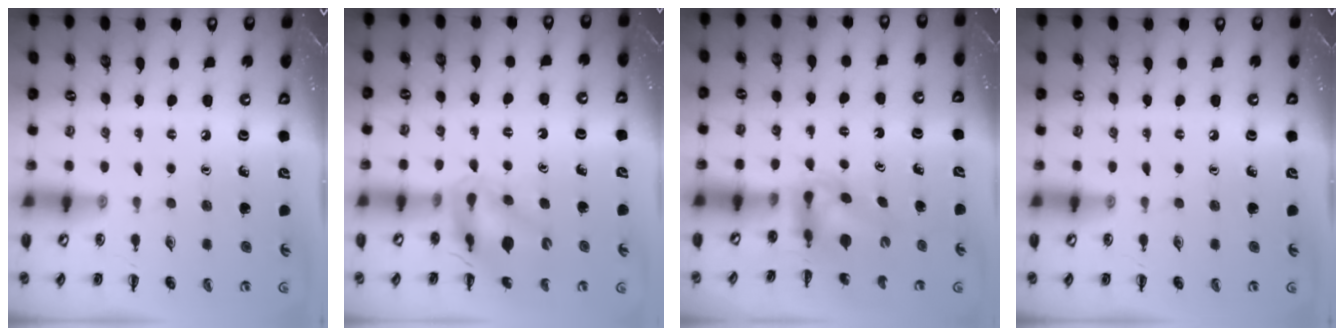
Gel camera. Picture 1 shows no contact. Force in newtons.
{"total": 12.0, "press": 11.5, "slide": 3.7}
{"total": 4.1, "press": 3.9, "slide": 1.2}
{"total": 0.0}